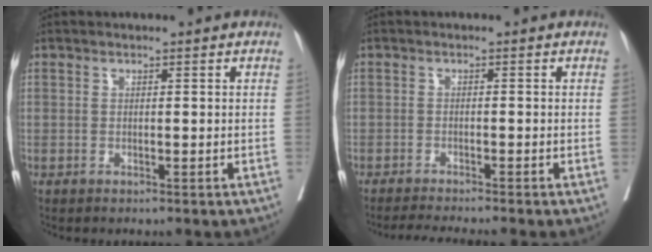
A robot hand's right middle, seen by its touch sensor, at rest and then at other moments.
{"total": 5.1, "force": [-4.5, -1.1, 2.0], "torque": [-0.024, -0.013, -0.071]}